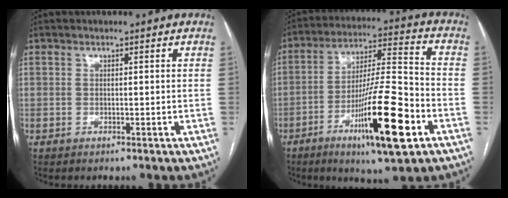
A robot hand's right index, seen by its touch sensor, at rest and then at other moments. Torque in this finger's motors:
{"motor_torque": [1.31, -0.83, 0.50, 0.21]}